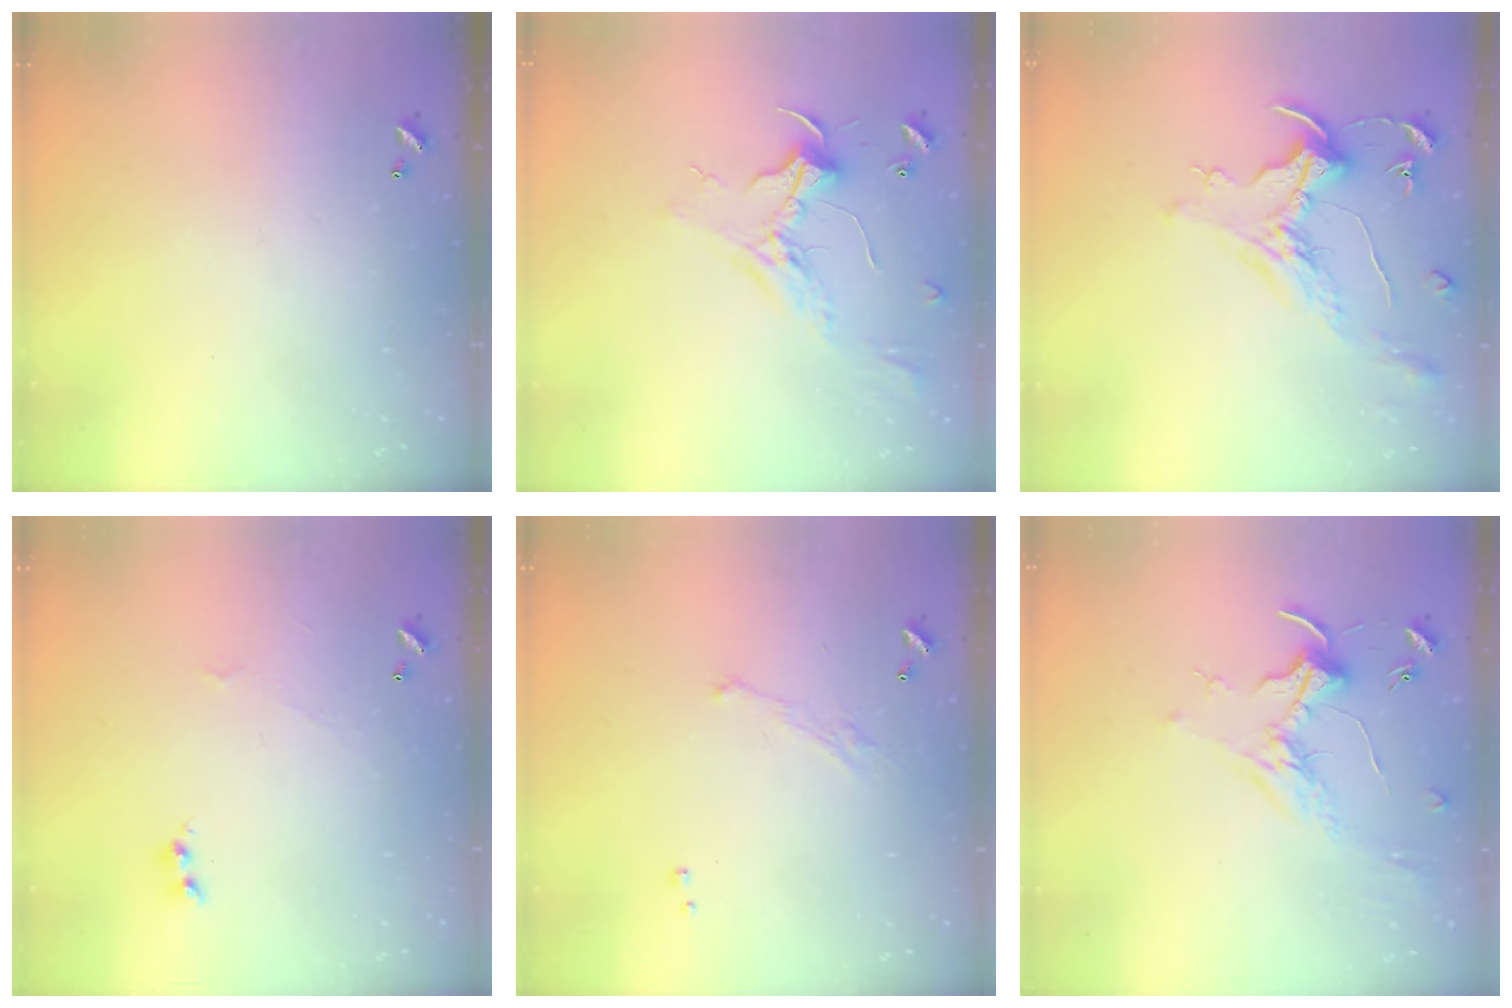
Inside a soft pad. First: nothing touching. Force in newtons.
{"total": 2.4, "press": 2.3, "slide": 0.8}
{"total": 1.6, "press": 1.4, "slide": 0.7}
{"total": 1.6, "press": 1.5, "slide": 0.4}
{"total": 1.9, "press": 1.7, "slide": 0.8}
{"total": 1.7, "press": 1.5, "slide": 0.7}